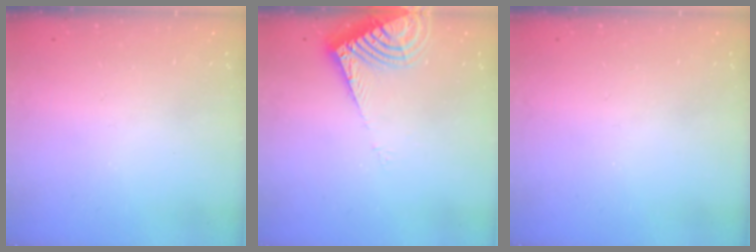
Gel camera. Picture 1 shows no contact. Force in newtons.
{"total": 10.0, "press": 9.9, "slide": 1.3}
{"total": 0.0}